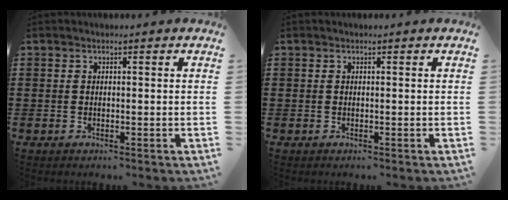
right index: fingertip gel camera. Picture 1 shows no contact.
{"total": 0.0}